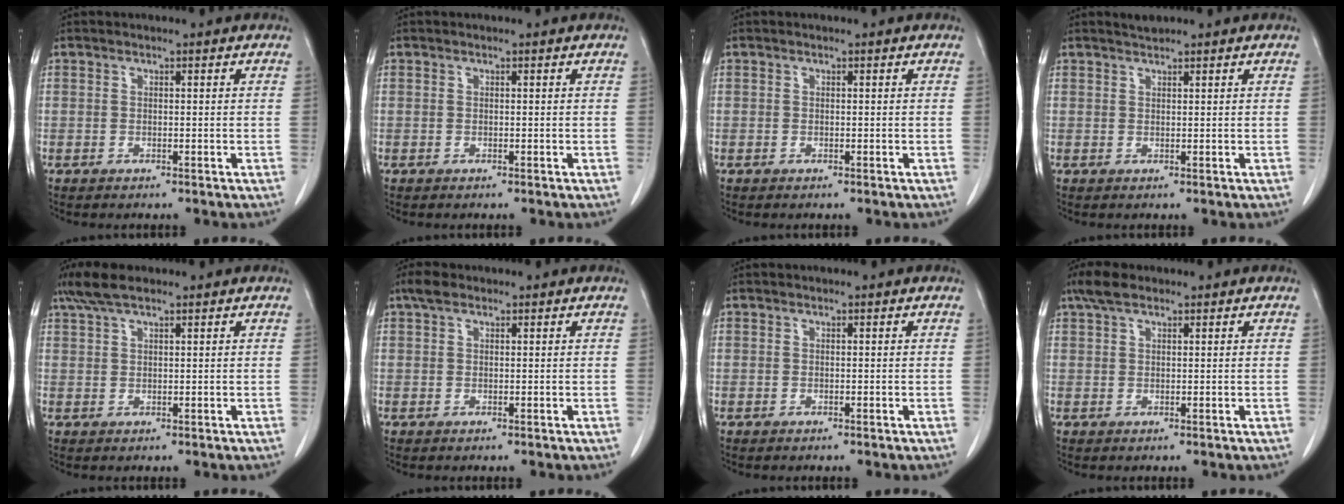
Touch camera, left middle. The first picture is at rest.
{"total": 0.0}
{"total": 0.0}
{"total": 1.1, "force": [1.1, 0.0, 0.2], "torque": [-0.007, 0.003, 0.023]}
{"total": 4.7, "force": [3.5, 1.2, 2.9], "torque": [-0.067, 0.021, 0.069]}
{"total": 2.1, "force": [1.4, 1.0, 1.1], "torque": [-0.026, 0.017, 0.026]}
{"total": 0.0}
{"total": 3.4, "force": [2.5, 1.3, 2.0], "torque": [-0.047, 0.018, 0.048]}